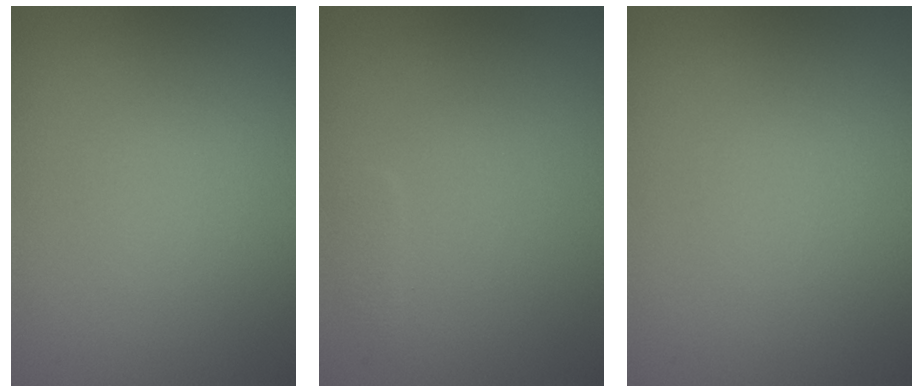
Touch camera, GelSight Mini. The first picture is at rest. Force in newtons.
{"total": 0.6, "press": 0.6, "slide": 0.0}
{"total": 0.0}